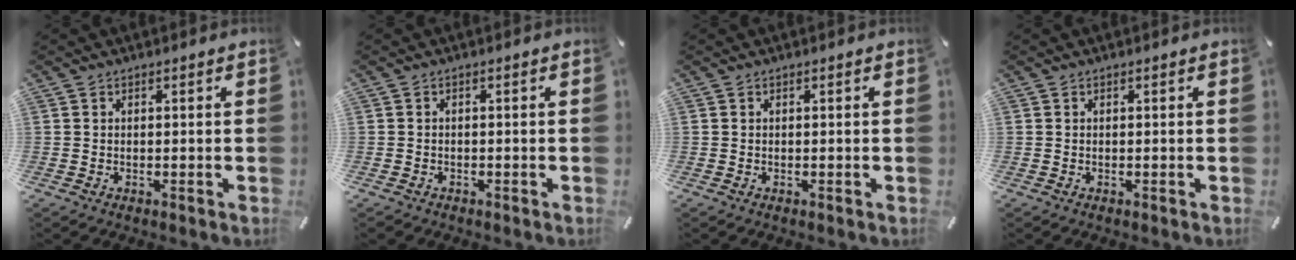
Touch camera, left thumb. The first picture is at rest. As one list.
[{"total": 1.1, "force": [-0.7, 0.7, 0.3], "torque": [-0.006, 0.002, -0.016]}, {"total": 0.0}, {"total": 0.0}]